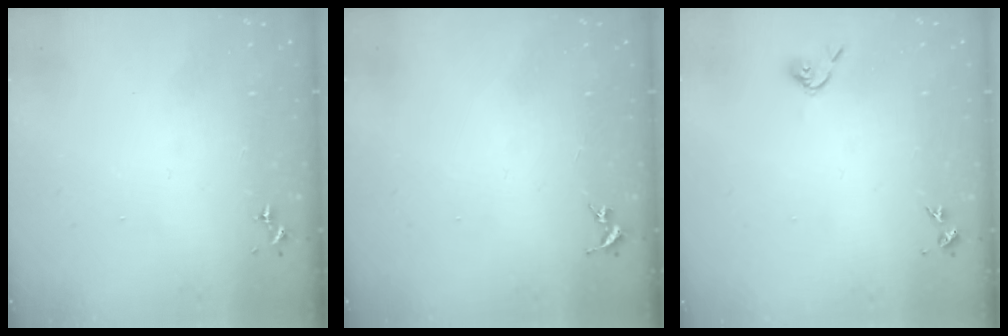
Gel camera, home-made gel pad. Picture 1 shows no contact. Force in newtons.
{"total": 0.0}
{"total": 3.7, "press": 3.6, "slide": 0.7}